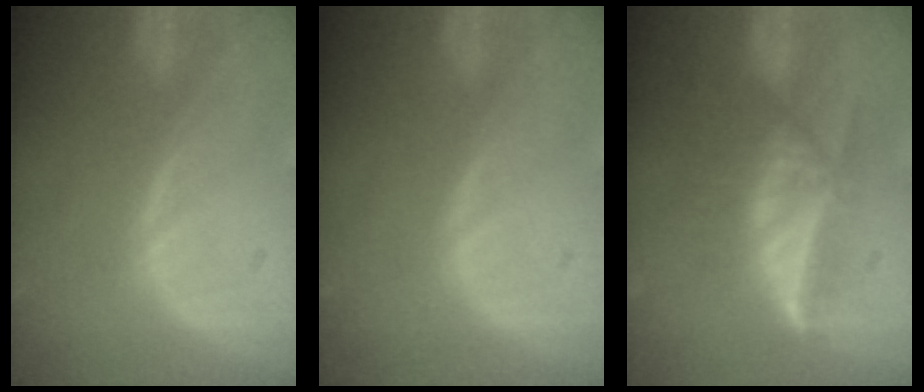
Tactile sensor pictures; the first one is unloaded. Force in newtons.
{"total": 0.0}
{"total": 6.0, "press": 5.6, "slide": 2.2}